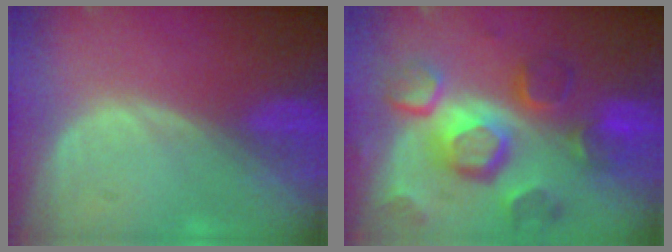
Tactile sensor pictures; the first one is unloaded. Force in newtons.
{"total": 12.3, "press": 10.7, "slide": 6.0}